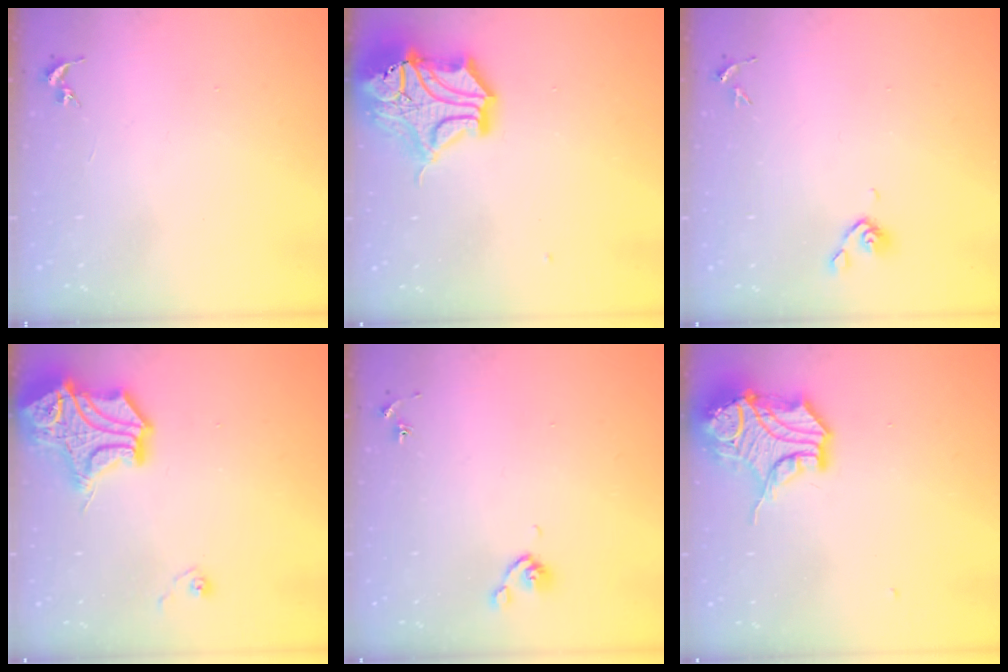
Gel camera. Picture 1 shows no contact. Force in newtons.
{"total": 18.3, "press": 18.2, "slide": 2.4}
{"total": 5.1, "press": 4.9, "slide": 1.2}
{"total": 21.1, "press": 21.0, "slide": 2.6}
{"total": 4.8, "press": 4.7, "slide": 1.1}
{"total": 15.8, "press": 15.6, "slide": 2.2}